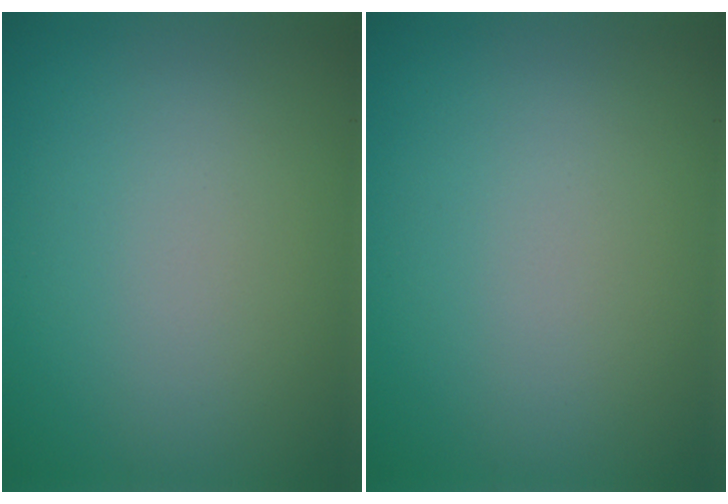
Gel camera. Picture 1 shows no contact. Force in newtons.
{"total": 0.0}